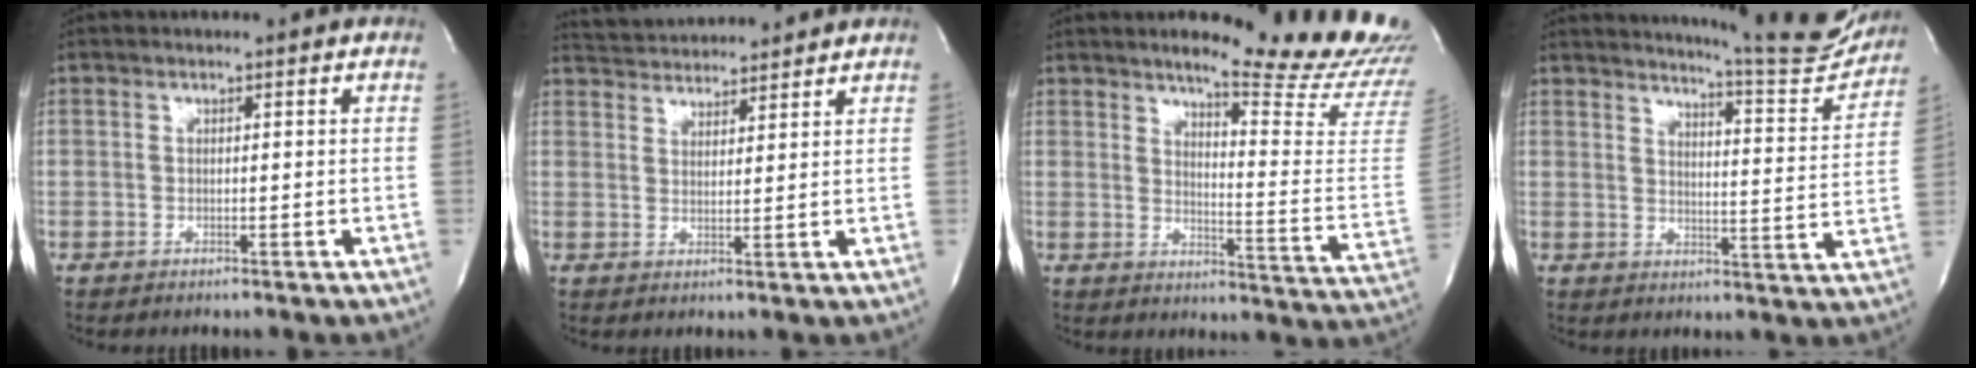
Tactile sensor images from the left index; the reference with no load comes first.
{"total": 7.9, "force": [7.8, 0.9, 1.2], "torque": [-0.029, 0.024, 0.124]}
{"total": 19.0, "force": [17.2, -0.3, 8.0], "torque": [-0.112, -0.121, 0.200]}
{"total": 15.1, "force": [14.5, 0.3, 4.3], "torque": [-0.065, -0.074, 0.171]}